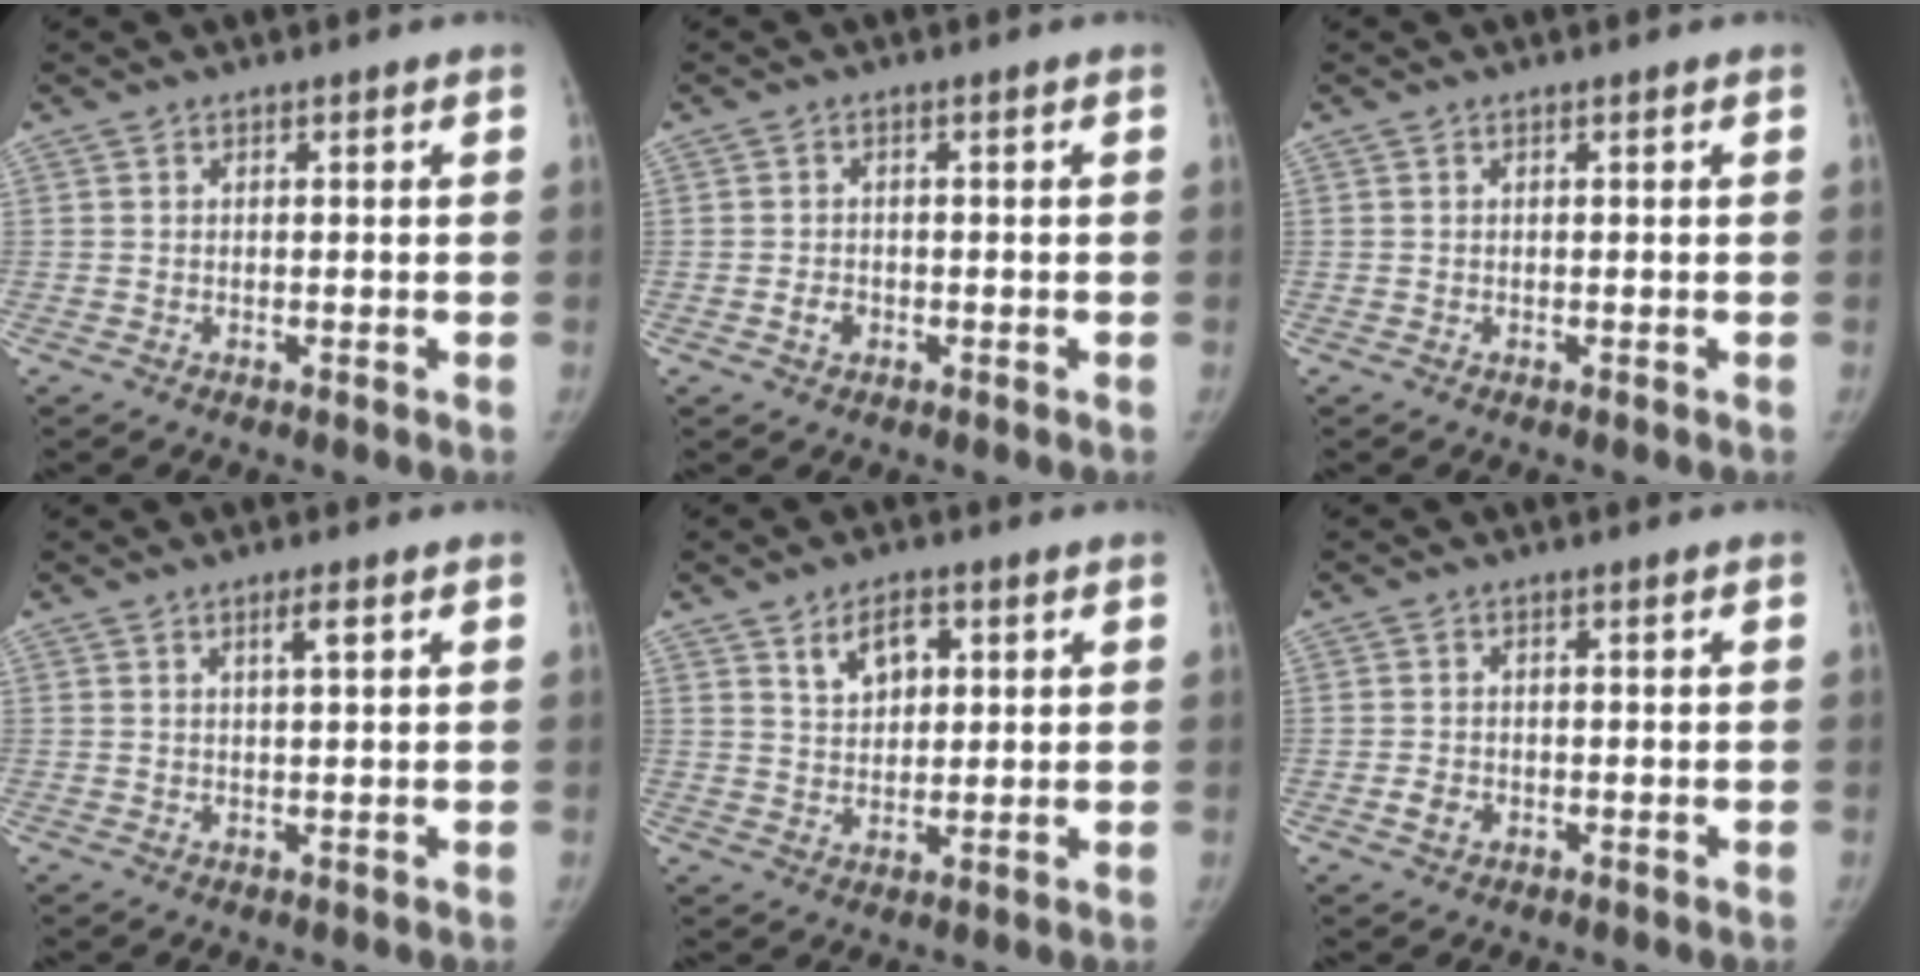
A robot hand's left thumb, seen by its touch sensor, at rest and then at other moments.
{"total": 2.0, "force": [-0.8, 1.5, 0.9], "torque": [-0.012, 0.008, -0.012]}
{"total": 0.0}
{"total": 2.1, "force": [1.0, 0.2, 1.8], "torque": [-0.034, -0.003, 0.018]}
{"total": 5.7, "force": [2.7, 3.5, 3.6], "torque": [-0.041, -0.012, 0.049]}
{"total": 2.0, "force": [-0.8, 1.6, 1.0], "torque": [-0.015, 0.006, -0.012]}